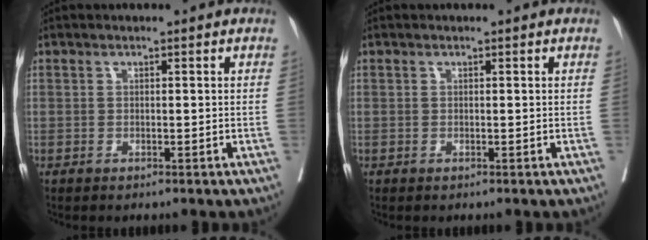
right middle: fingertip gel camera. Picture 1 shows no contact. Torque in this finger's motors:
{"motor_torque": [0.00, 0.00, -0.03, 0.00]}